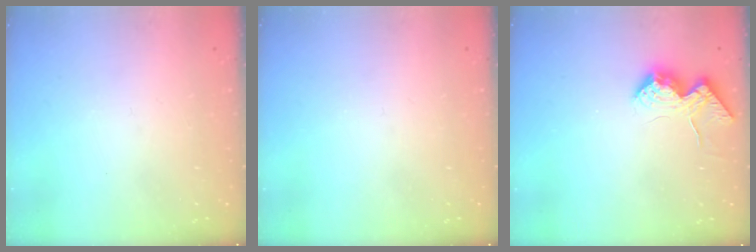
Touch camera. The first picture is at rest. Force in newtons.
{"total": 0.0}
{"total": 16.7, "press": 16.7, "slide": 0.5}